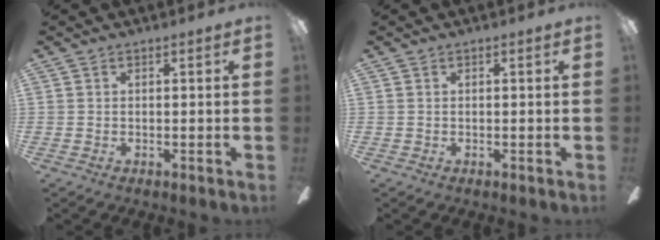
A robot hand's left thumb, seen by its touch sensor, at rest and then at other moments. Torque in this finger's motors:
{"motor_torque": [0.00, 0.00, -0.07, 0.07, 0.00]}